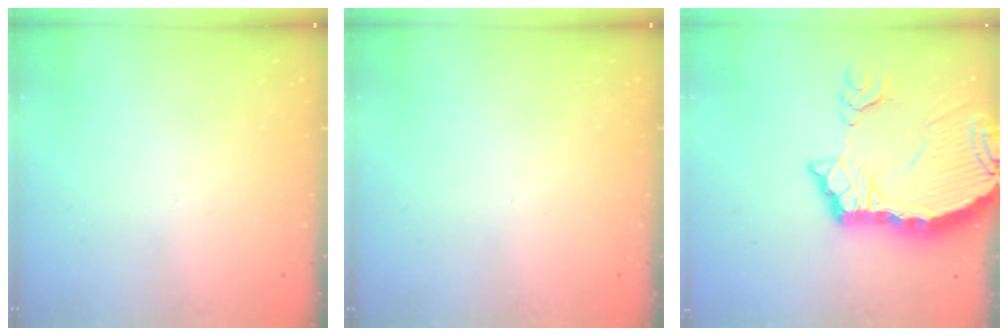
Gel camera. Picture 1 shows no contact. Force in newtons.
{"total": 0.0}
{"total": 10.4, "press": 10.3, "slide": 1.3}